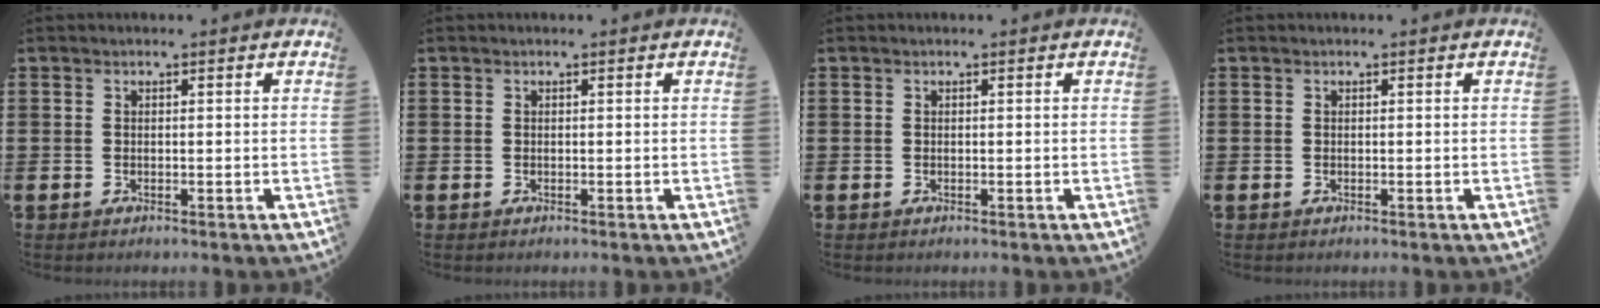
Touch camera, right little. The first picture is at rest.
{"total": 0.0}
{"total": 0.0}
{"total": 0.0}